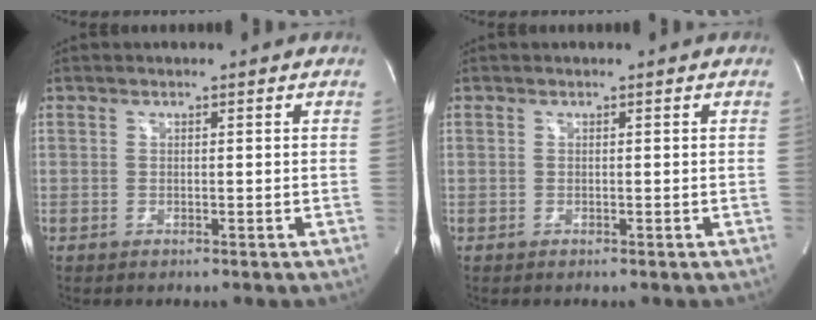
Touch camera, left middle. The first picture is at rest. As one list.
[{"total": 0.0}]